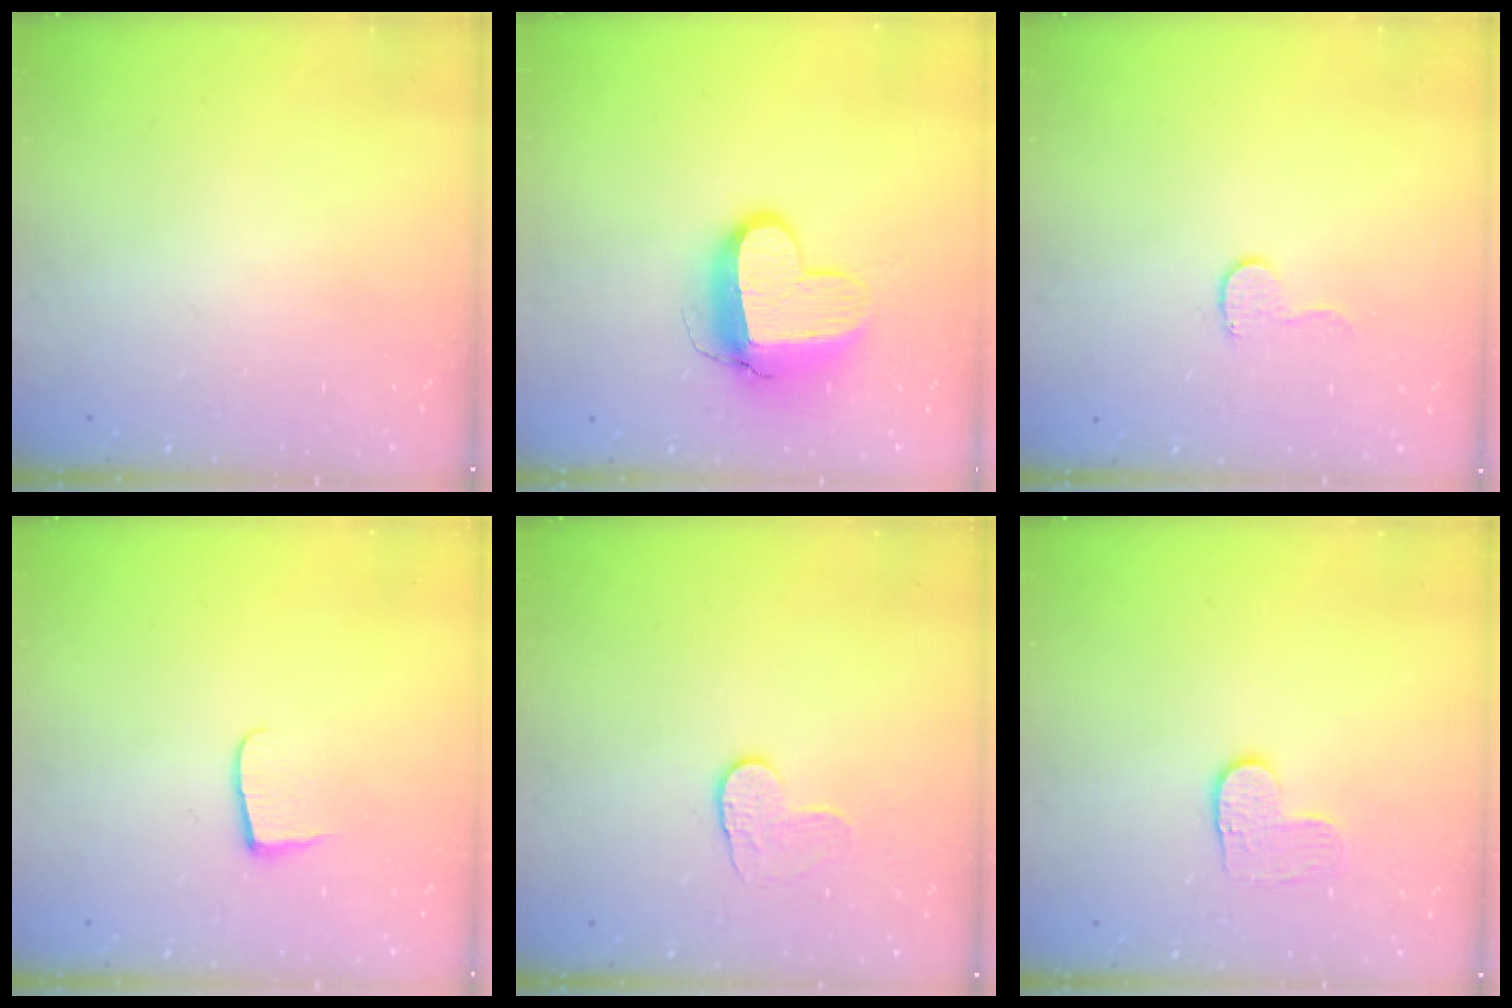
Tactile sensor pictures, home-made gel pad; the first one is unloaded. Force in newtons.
{"total": 12.4, "press": 12.3, "slide": 1.3}
{"total": 4.9, "press": 4.9, "slide": 0.4}
{"total": 6.0, "press": 5.9, "slide": 0.7}
{"total": 5.0, "press": 4.9, "slide": 0.5}
{"total": 4.3, "press": 4.3, "slide": 0.5}